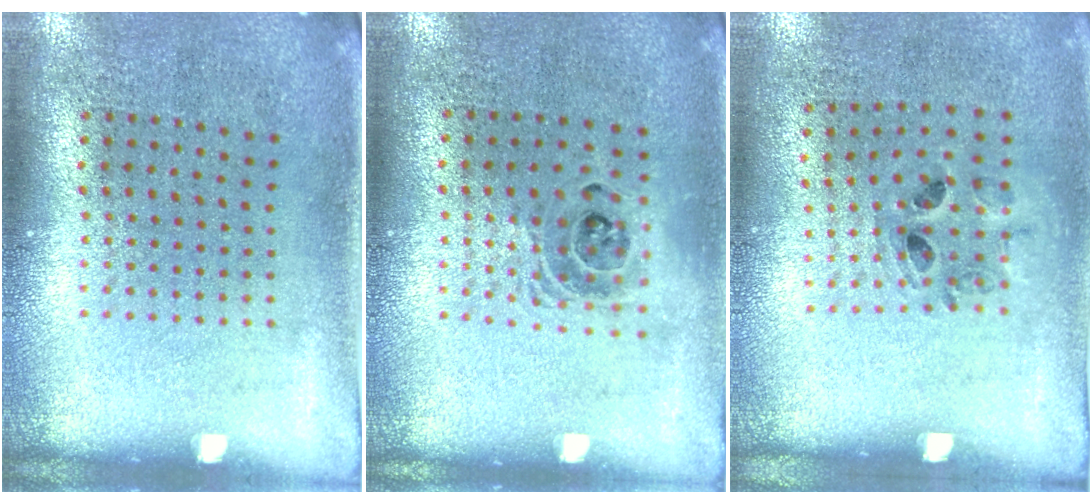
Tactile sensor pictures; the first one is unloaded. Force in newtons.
{"total": 1.4, "press": 1.2, "slide": 0.7}
{"total": 0.8, "press": 0.8, "slide": 0.3}